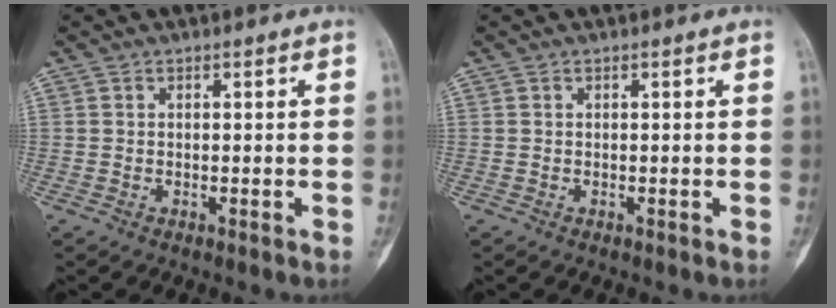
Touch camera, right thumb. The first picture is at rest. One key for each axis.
{"total": 0.0}